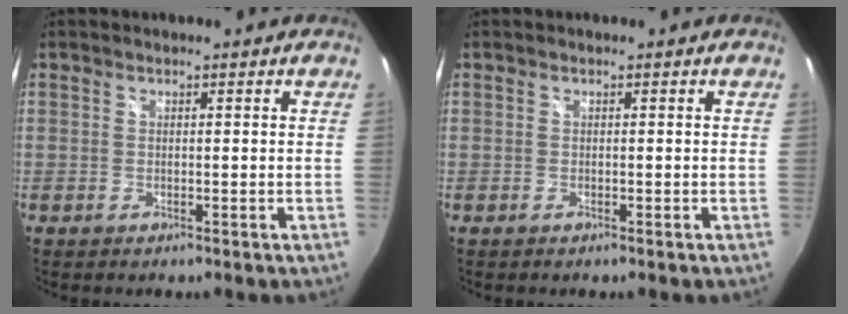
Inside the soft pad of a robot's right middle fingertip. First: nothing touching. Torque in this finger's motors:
{"motor_torque": [0.04, -0.02, -0.02, 0.01]}